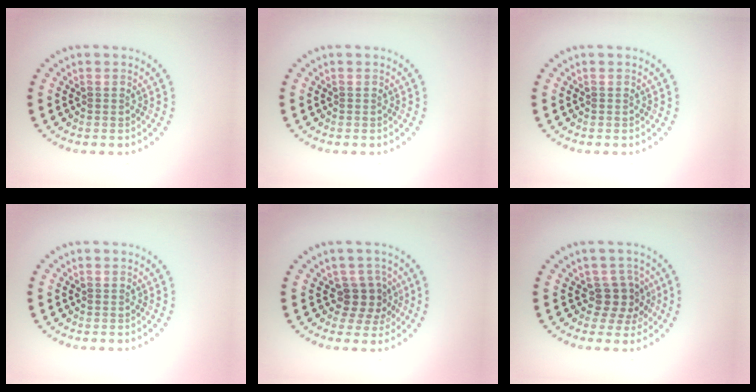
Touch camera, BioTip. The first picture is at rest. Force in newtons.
{"total": 0.0}
{"total": 0.0}
{"total": 0.0}
{"total": 2.6, "press": 2.1, "slide": 1.6}
{"total": 2.6, "press": 2.1, "slide": 1.6}